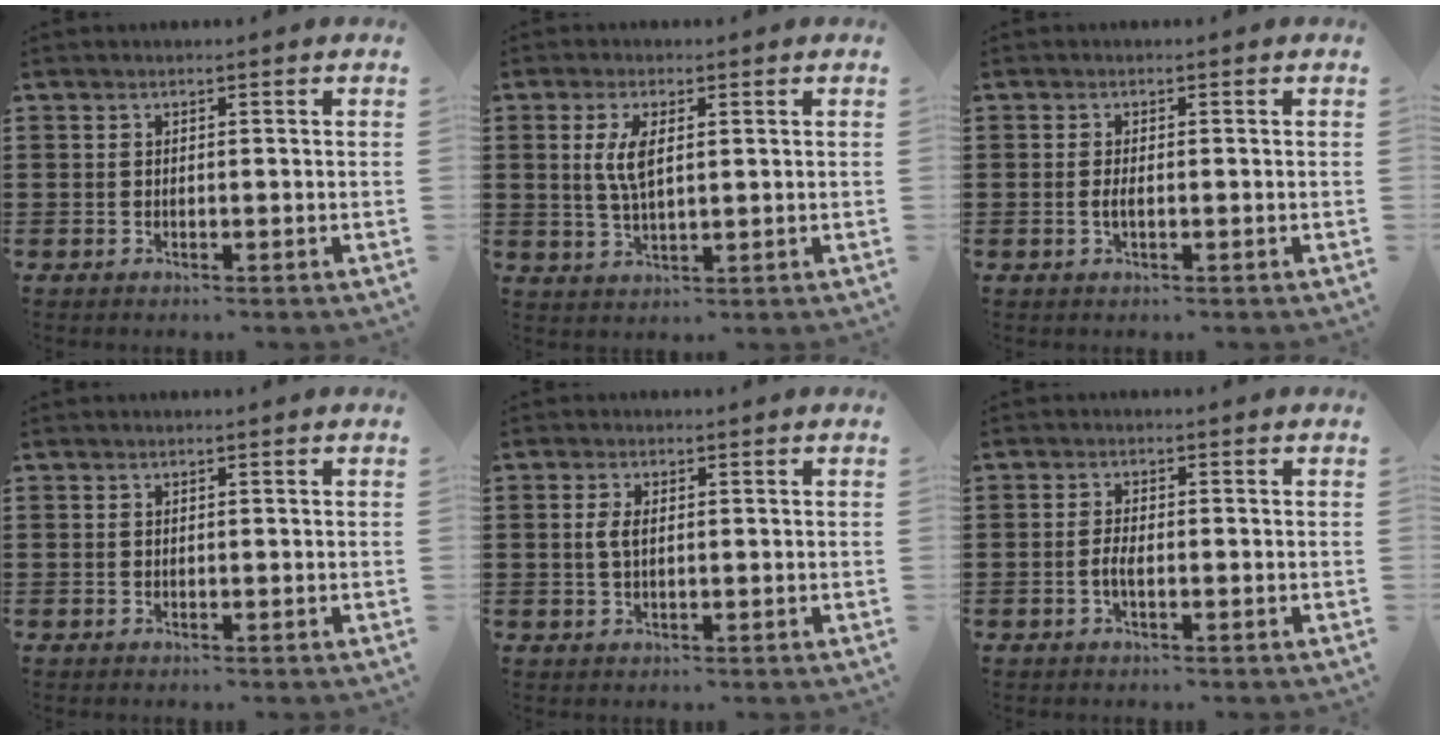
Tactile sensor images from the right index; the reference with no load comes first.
{"total": 4.9, "force": [1.1, 1.8, 4.4], "torque": [-0.099, 0.004, 0.015]}
{"total": 1.5, "force": [-0.3, 0.5, 1.4], "torque": [-0.033, -0.002, -0.008]}
{"total": 0.0}
{"total": 2.3, "force": [0.1, 1.0, 2.1], "torque": [-0.043, 0.004, 0.000]}
{"total": 2.1, "force": [-0.6, 0.7, 1.9], "torque": [-0.042, -0.001, -0.014]}